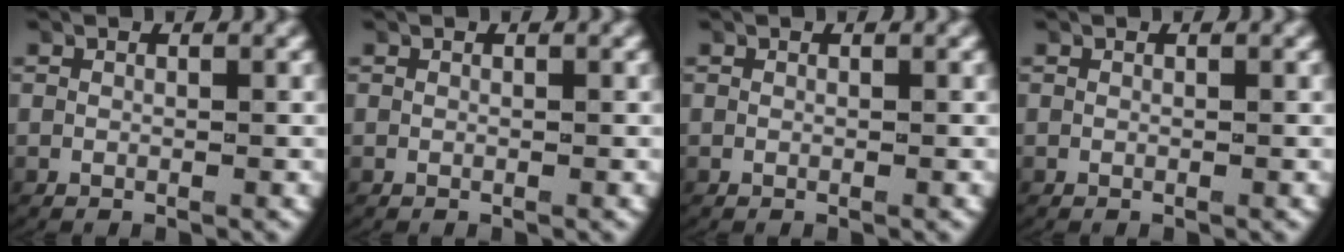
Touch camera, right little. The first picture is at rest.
{"total": 0.0}
{"total": 0.0}
{"total": 0.0}